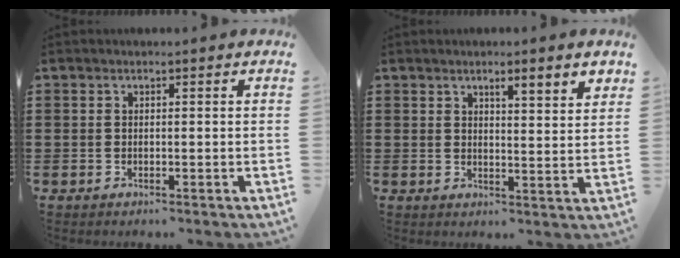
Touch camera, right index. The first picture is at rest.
{"total": 2.2, "force": [1.4, 0.1, 1.6], "torque": [-0.037, -0.002, 0.021]}